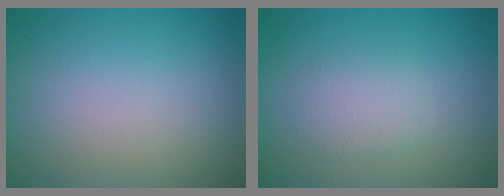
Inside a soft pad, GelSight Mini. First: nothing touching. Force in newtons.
{"total": 2.1, "press": 2.1, "slide": 0.0}